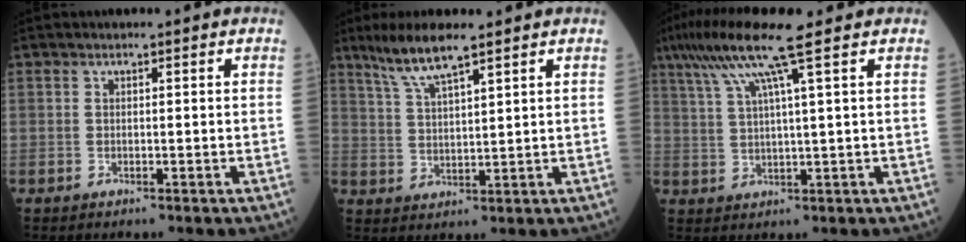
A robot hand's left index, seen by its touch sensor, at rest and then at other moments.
{"total": 6.5, "force": [4.9, 0.2, 4.2], "torque": [-0.091, 0.006, 0.098]}
{"total": 8.9, "force": [5.6, -1.3, 6.8], "torque": [-0.130, 0.028, 0.102]}